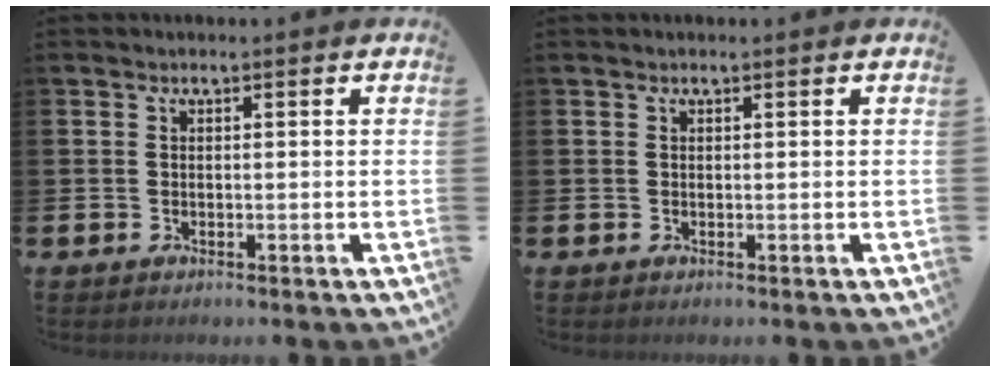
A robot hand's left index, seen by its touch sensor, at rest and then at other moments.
{"total": 0.0}